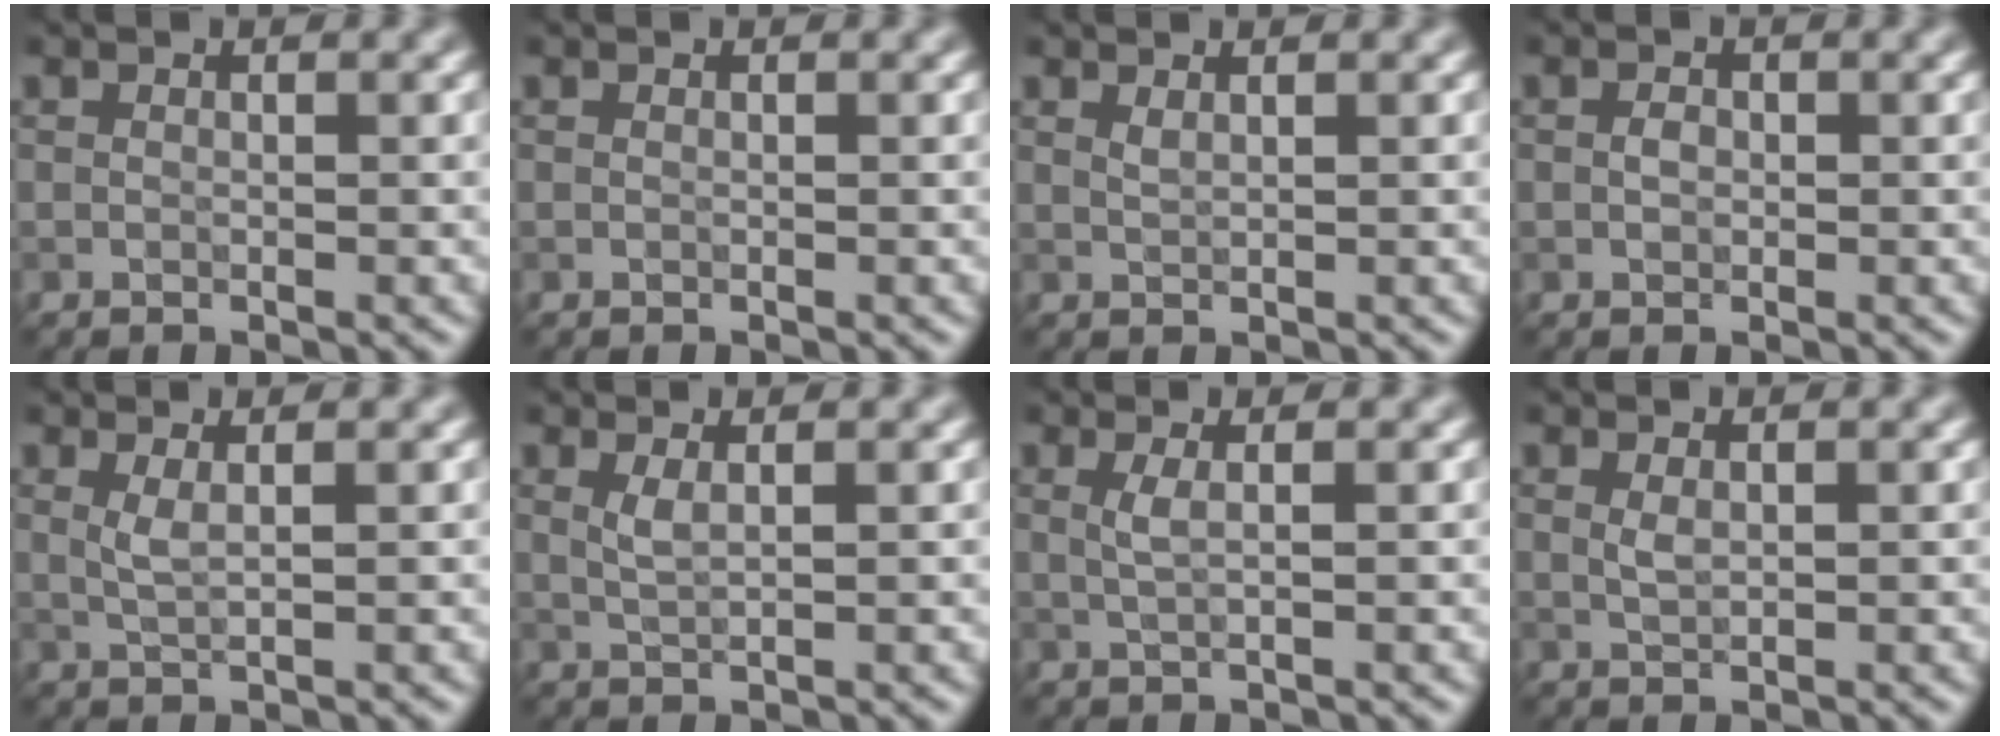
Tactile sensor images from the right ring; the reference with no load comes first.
{"total": 0.0}
{"total": 0.7, "force": [0.5, 0.2, 0.5], "torque": [-0.008, 0.001, 0.010]}
{"total": 1.0, "force": [-0.1, 0.7, 0.7], "torque": [-0.013, -0.002, -0.003]}
{"total": 1.5, "force": [0.6, 0.4, 1.4], "torque": [-0.027, -0.001, 0.010]}
{"total": 1.5, "force": [0.6, 0.4, 1.3], "torque": [-0.025, 0.000, 0.012]}
{"total": 1.6, "force": [0.4, 0.5, 1.5], "torque": [-0.026, 0.000, 0.004]}
{"total": 1.0, "force": [0.4, 0.4, 0.8], "torque": [-0.021, -0.001, 0.010]}